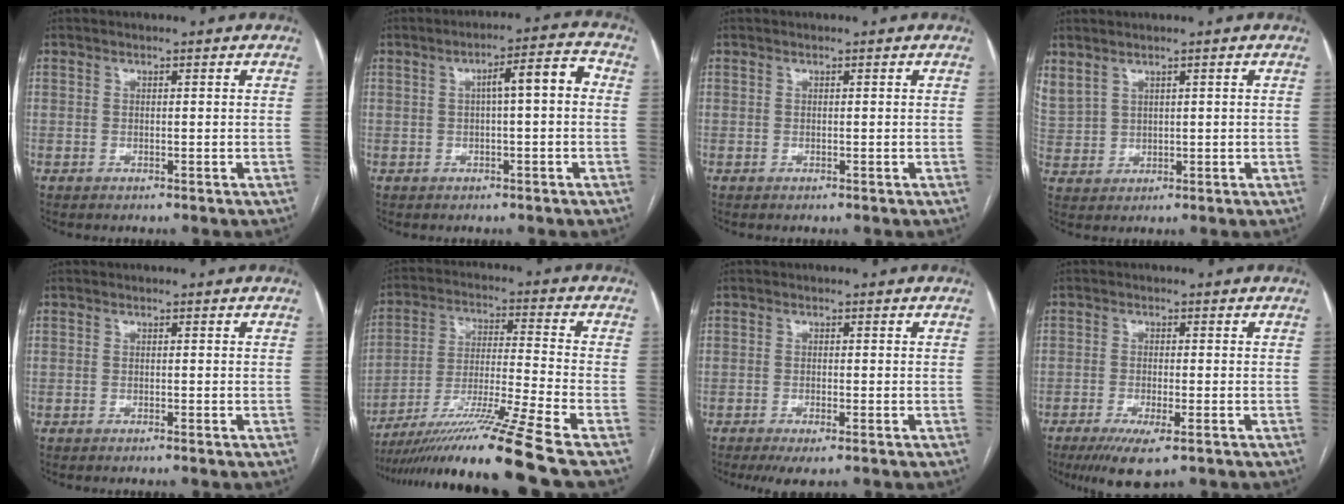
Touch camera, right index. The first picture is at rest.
{"total": 6.0, "force": [0.5, 1.0, 5.8], "torque": [-0.087, 0.026, 0.005]}
{"total": 0.0}
{"total": 6.8, "force": [4.2, 4.3, 3.2], "torque": [-0.097, 0.010, 0.102]}
{"total": 0.5, "force": [-0.5, -0.2, 0.2], "torque": [-0.002, 0.002, -0.011]}
{"total": 17.4, "force": [-13.5, -3.6, 10.4], "torque": [-0.198, -0.030, -0.240]}
{"total": 3.7, "force": [-2.3, 0.7, 2.8], "torque": [-0.045, -0.008, -0.036]}
{"total": 6.3, "force": [-3.8, 1.0, 5.0], "torque": [-0.086, -0.016, -0.060]}